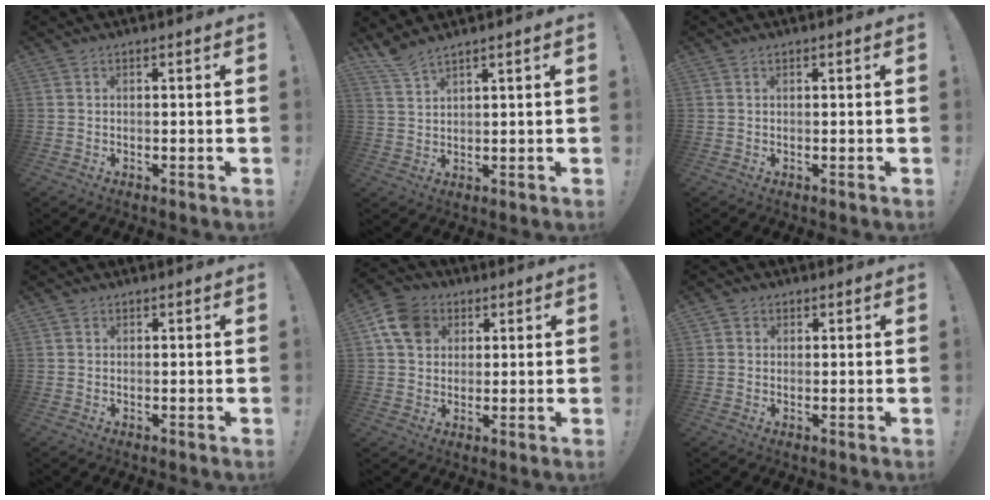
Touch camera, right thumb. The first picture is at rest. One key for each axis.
{"total": 4.6, "fx": 4.1, "fy": 0.4, "fz": 2.1, "tx": -0.046, "ty": -0.025, "tz": 0.075}
{"total": 0.0}
{"total": 0.7, "fx": 0.3, "fy": 0.6, "fz": -0.1, "tx": 0.004, "ty": 0.000, "tz": 0.006}
{"total": 10.8, "fx": 3.9, "fy": 8.7, "fz": 5.1, "tx": -0.095, "ty": -0.005, "tz": 0.081}
{"total": 1.8, "fx": 0.5, "fy": 1.6, "fz": 0.4, "tx": -0.007, "ty": 0.002, "tz": 0.009}